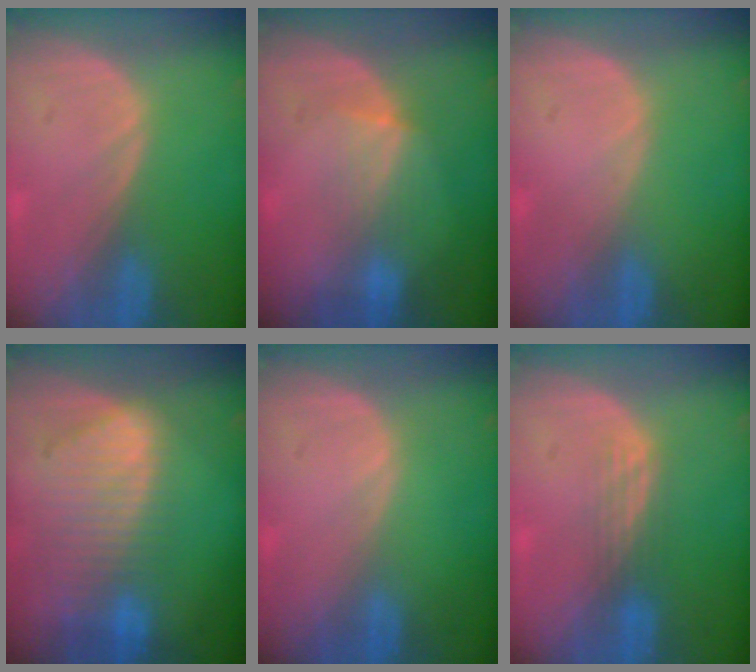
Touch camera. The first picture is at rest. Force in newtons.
{"total": 3.8, "press": 3.6, "slide": 1.2}
{"total": 0.0}
{"total": 9.5, "press": 8.2, "slide": 4.6}
{"total": 0.0}
{"total": 3.0, "press": 2.6, "slide": 1.4}